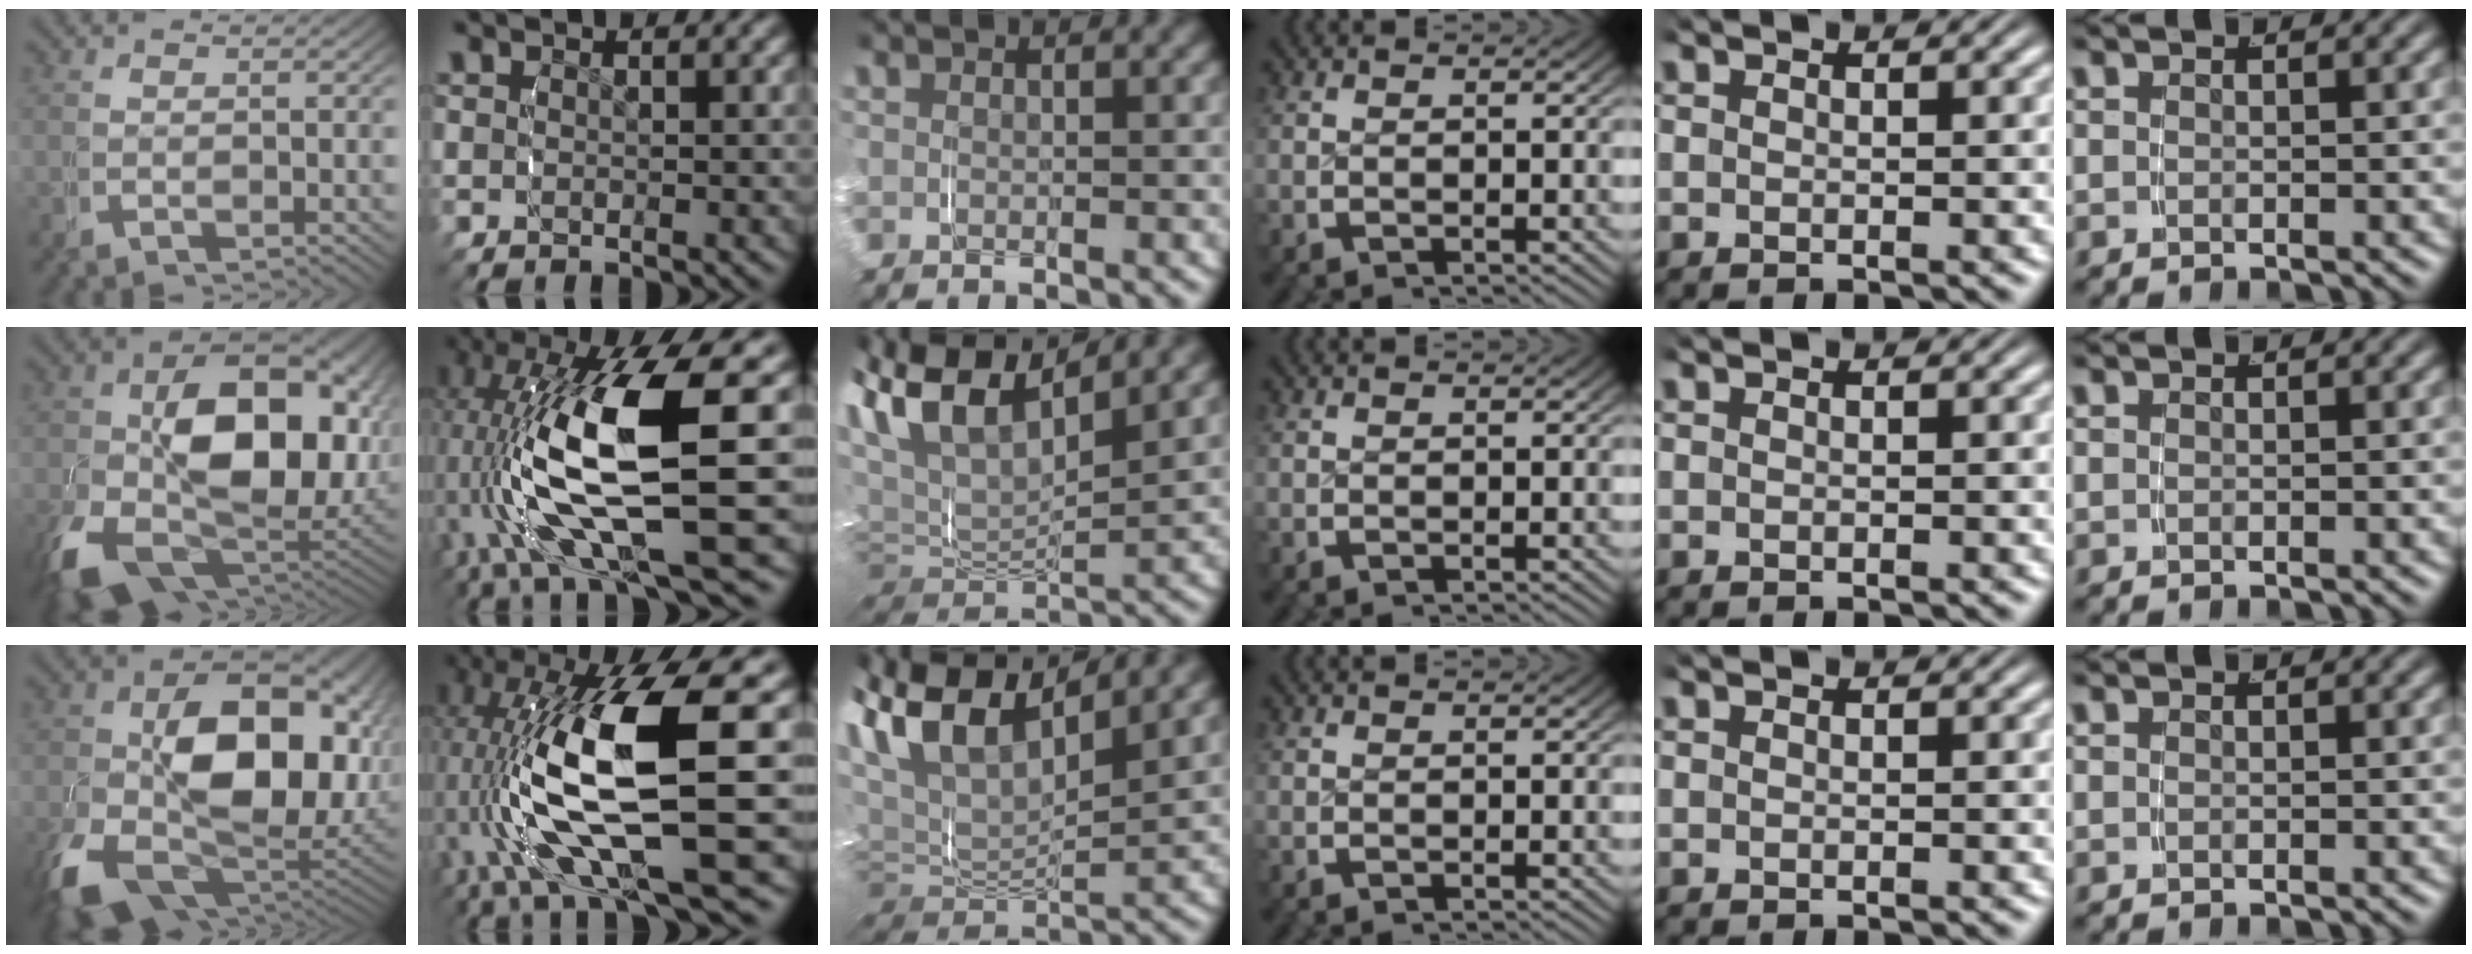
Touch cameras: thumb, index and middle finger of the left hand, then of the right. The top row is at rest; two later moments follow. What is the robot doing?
{"motion": "grasp_and_lifting", "object": "fork"}